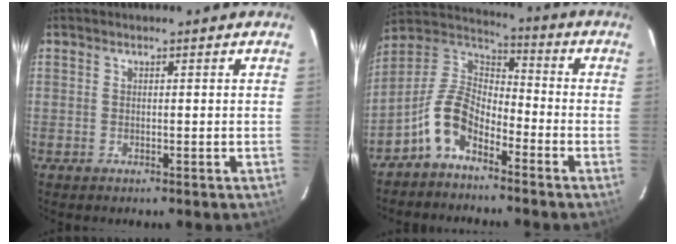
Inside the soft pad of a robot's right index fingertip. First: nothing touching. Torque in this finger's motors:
{"motor_torque": [0.57, -0.45, 0.00, -0.04]}